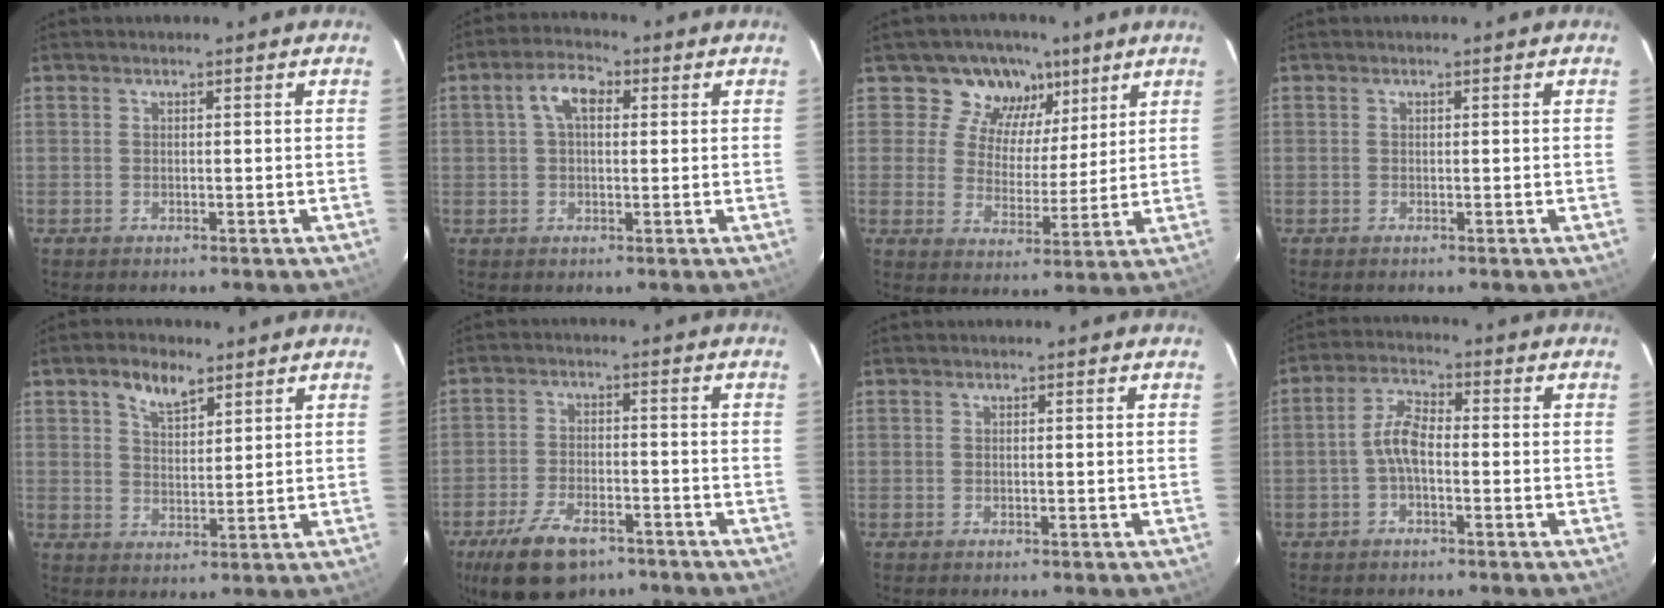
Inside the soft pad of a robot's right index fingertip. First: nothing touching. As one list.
[{"total": 5.4, "force": [1.3, 3.2, 4.2], "torque": [-0.079, 0.021, 0.023]}, {"total": 10.0, "force": [6.1, 7.6, 2.4], "torque": [-0.028, -0.009, 0.094]}, {"total": 0.0}, {"total": 5.6, "force": [3.5, 2.8, 3.4], "torque": [-0.057, 0.007, 0.062]}, {"total": 12.0, "force": [-8.1, 5.7, 6.8], "torque": [-0.154, -0.011, -0.138]}, {"total": 0.0}, {"total": 4.8, "force": [-1.4, 2.0, 4.2], "torque": [-0.091, 0.017, -0.030]}]